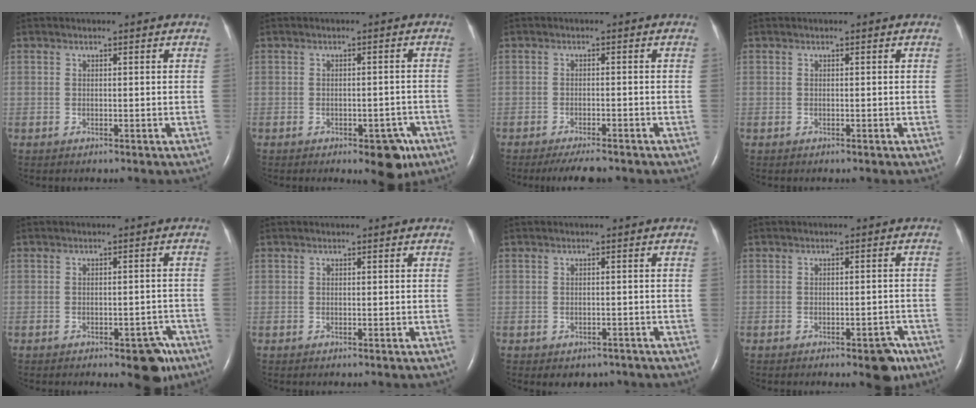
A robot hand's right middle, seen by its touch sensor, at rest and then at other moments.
{"total": 5.7, "force": [-3.4, 2.6, 3.8], "torque": [-0.034, 0.008, -0.037]}
{"total": 5.1, "force": [-4.3, 0.9, 2.6], "torque": [-0.038, -0.009, -0.065]}
{"total": 0.0}
{"total": 5.1, "force": [-3.2, 2.1, 3.4], "torque": [-0.031, 0.011, -0.033]}
{"total": 0.0}
{"total": 3.0, "force": [-2.3, 1.9, 0.7], "torque": [-0.004, 0.007, -0.025]}
{"total": 3.9, "force": [-2.5, 1.4, 2.6], "torque": [-0.023, 0.006, -0.027]}